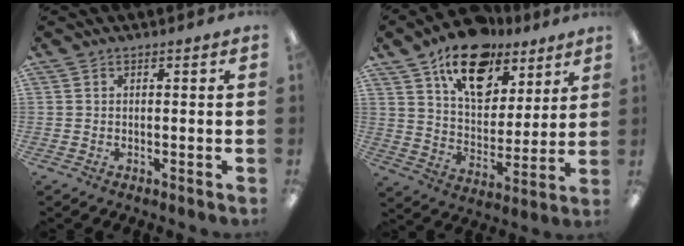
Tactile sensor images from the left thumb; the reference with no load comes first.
{"total": 18.2, "force": [11.7, 10.4, 9.4], "torque": [-0.145, -0.059, 0.207]}